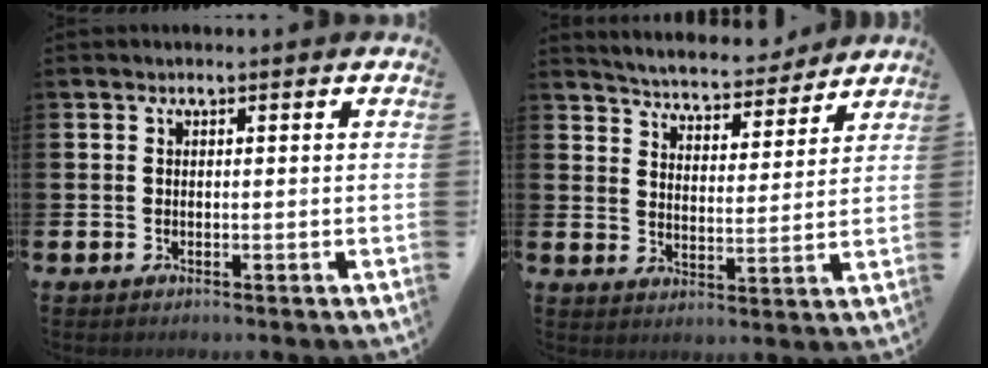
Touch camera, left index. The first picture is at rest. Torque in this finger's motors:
{"motor_torque": [1.07, -1.07, 0.12, 0.10]}